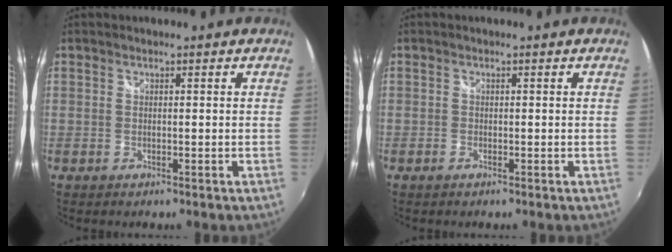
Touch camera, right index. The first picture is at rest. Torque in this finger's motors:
{"motor_torque": [0.02, -0.02, 0.05, 0.00]}